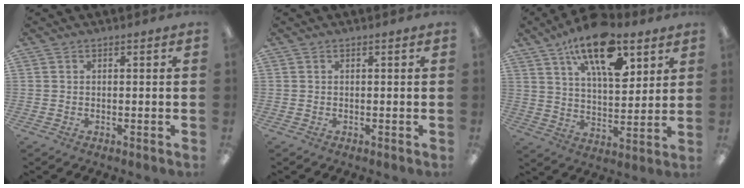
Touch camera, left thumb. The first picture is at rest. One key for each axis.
{"total": 0.0}
{"total": 18.0, "fx": 10.8, "fy": 8.1, "fz": 11.9, "tx": -0.184, "ty": -0.048, "tz": 0.180}